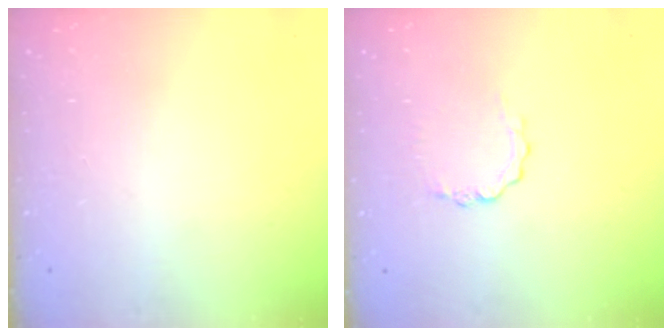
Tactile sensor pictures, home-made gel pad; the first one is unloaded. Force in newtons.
{"total": 3.3, "press": 3.3, "slide": 0.2}